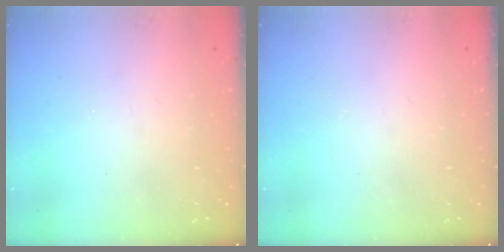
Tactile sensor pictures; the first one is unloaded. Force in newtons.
{"total": 0.0}